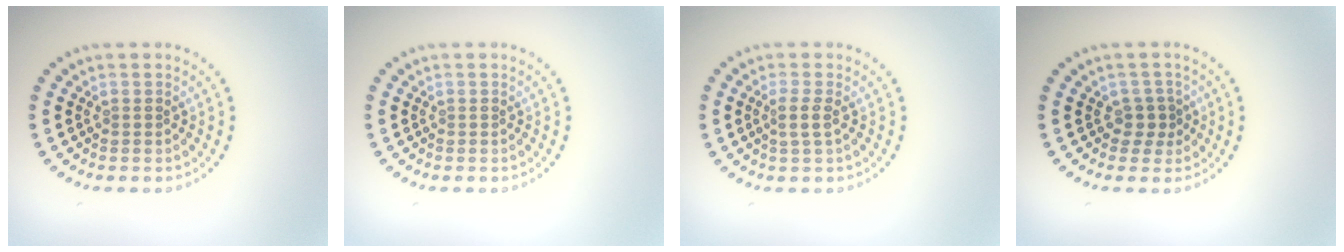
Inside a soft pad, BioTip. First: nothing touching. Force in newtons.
{"total": 0.0}
{"total": 1.5, "press": 1.1, "slide": 1.0}
{"total": 1.8, "press": 1.4, "slide": 1.1}